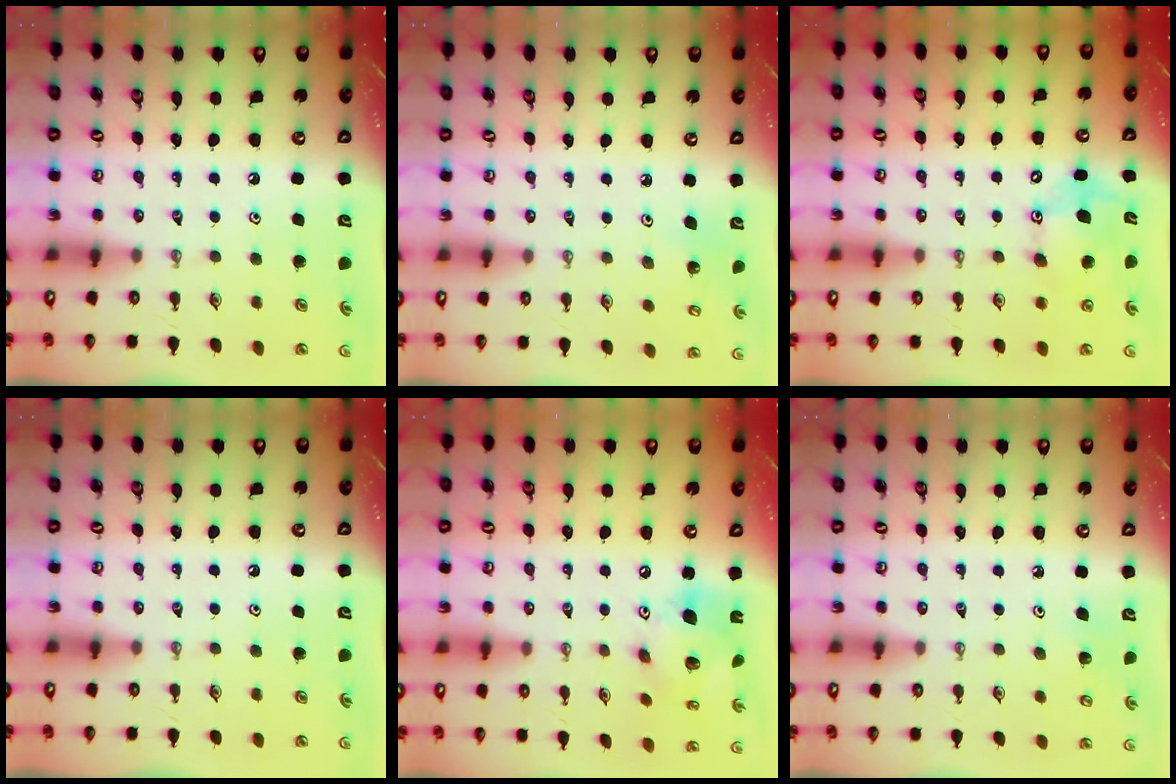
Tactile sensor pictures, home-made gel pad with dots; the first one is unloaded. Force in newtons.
{"total": 2.7, "press": 2.6, "slide": 1.0}
{"total": 12.0, "press": 11.6, "slide": 2.9}
{"total": 0.0}
{"total": 15.1, "press": 14.8, "slide": 3.1}
{"total": 4.2, "press": 4.1, "slide": 0.9}